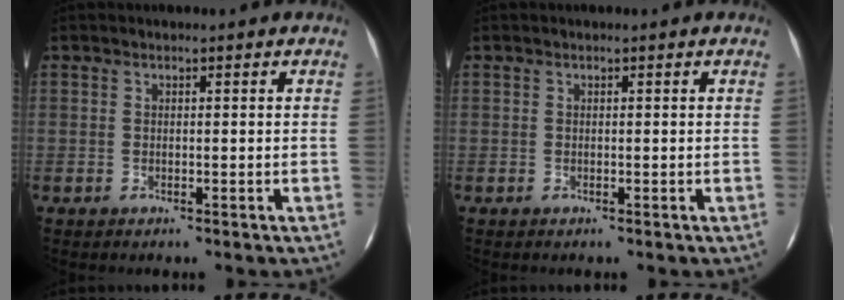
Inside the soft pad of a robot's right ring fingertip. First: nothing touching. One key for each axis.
{"total": 0.0}